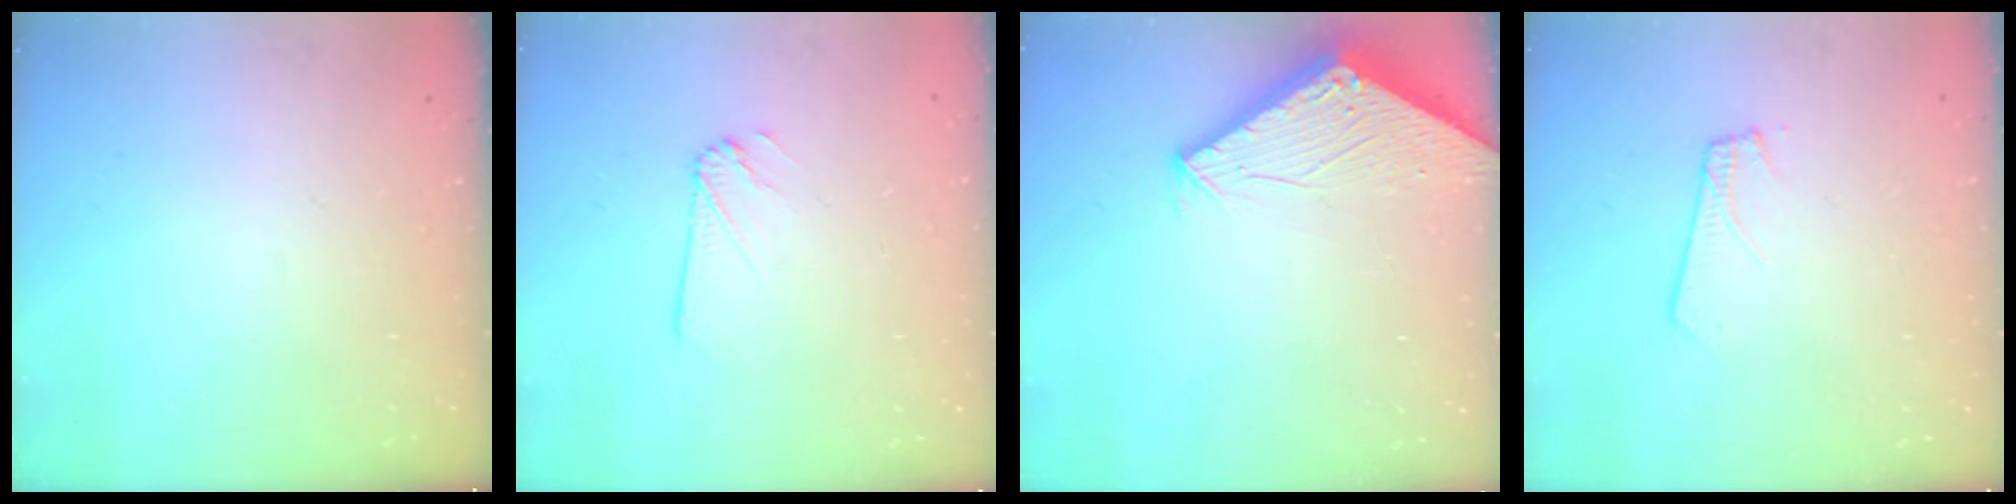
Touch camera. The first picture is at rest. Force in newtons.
{"total": 1.8, "press": 1.8, "slide": 0.0}
{"total": 2.9, "press": 2.9, "slide": 0.2}
{"total": 1.8, "press": 1.8, "slide": 0.1}